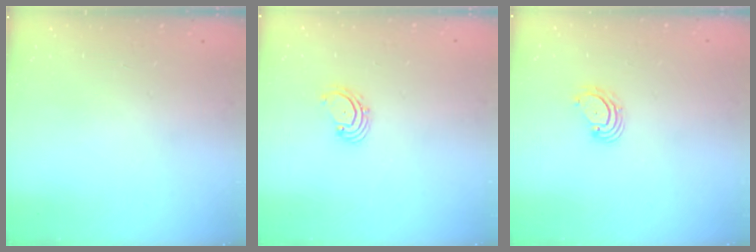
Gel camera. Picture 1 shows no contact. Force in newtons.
{"total": 2.0, "press": 1.9, "slide": 0.6}
{"total": 3.5, "press": 3.5, "slide": 0.4}